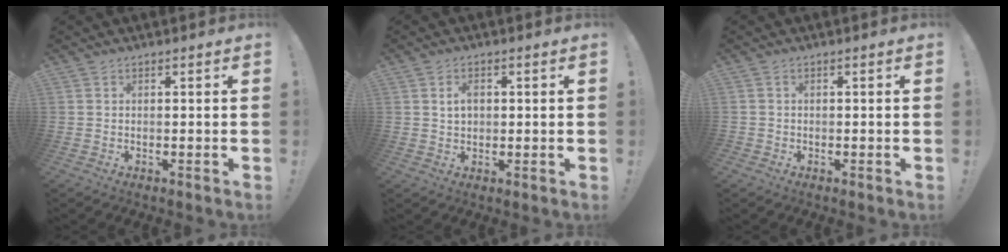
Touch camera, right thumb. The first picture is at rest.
{"total": 3.5, "force": [0.8, 2.2, 2.6], "torque": [-0.039, 0.001, 0.012]}
{"total": 1.1, "force": [-0.5, 1.0, 0.2], "torque": [-0.006, 0.006, -0.009]}